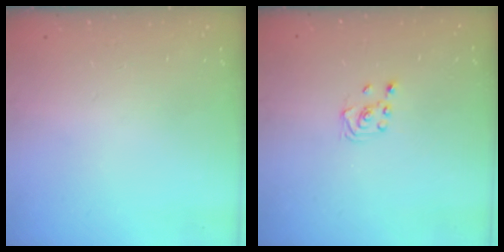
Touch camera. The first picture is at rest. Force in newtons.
{"total": 2.3, "press": 2.2, "slide": 0.7}